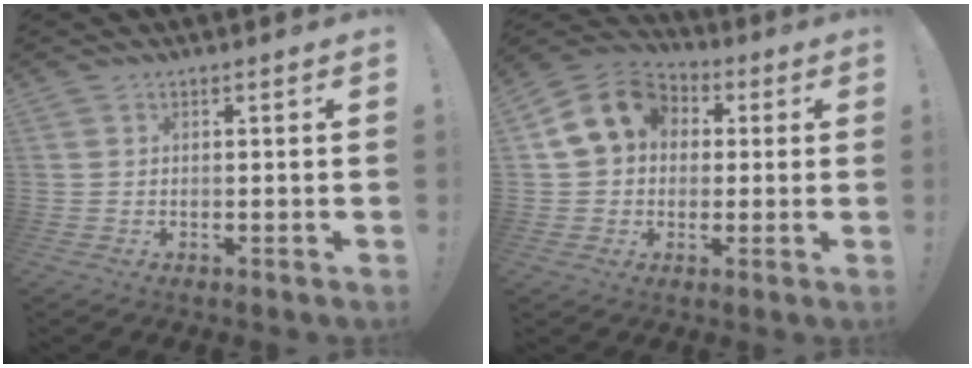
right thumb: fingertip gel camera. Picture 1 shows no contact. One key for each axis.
{"total": 12.8, "fx": 3.4, "fy": 10.5, "fz": 6.4, "tx": -0.100, "ty": 0.006, "tz": 0.074}